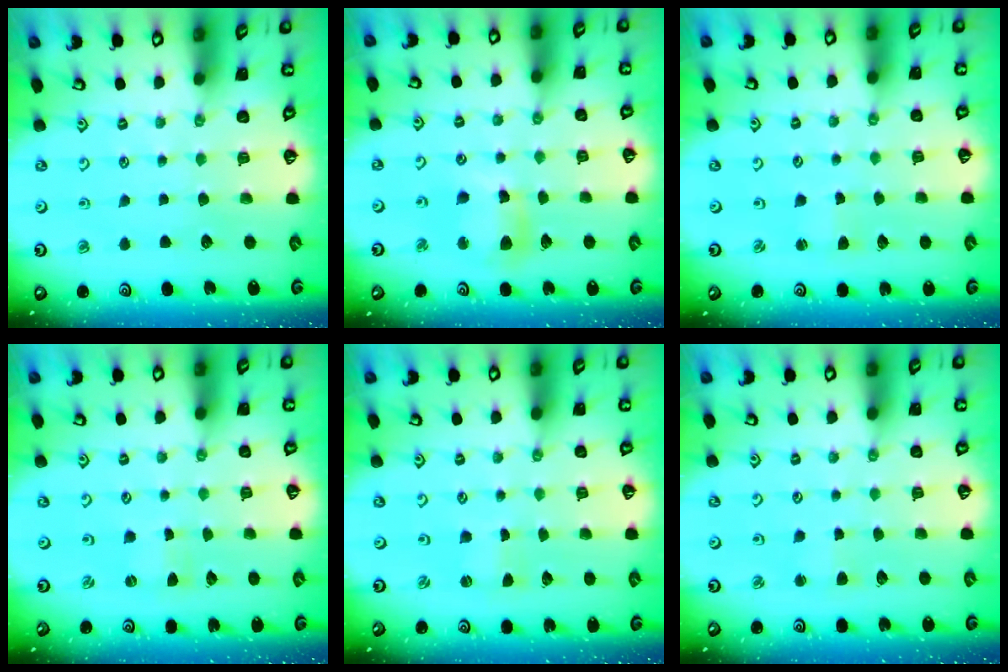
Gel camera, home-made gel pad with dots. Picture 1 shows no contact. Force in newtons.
{"total": 9.8, "press": 9.7, "slide": 1.0}
{"total": 1.6, "press": 1.6, "slide": 0.2}
{"total": 0.0}
{"total": 0.0}
{"total": 2.5, "press": 2.5, "slide": 0.3}